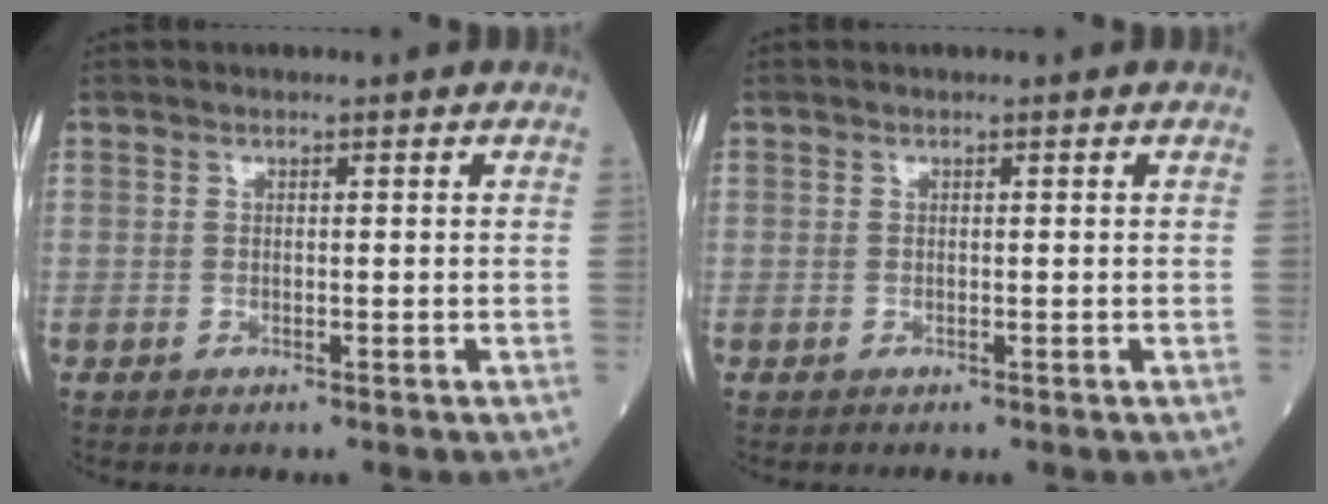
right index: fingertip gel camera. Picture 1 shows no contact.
{"total": 0.0}